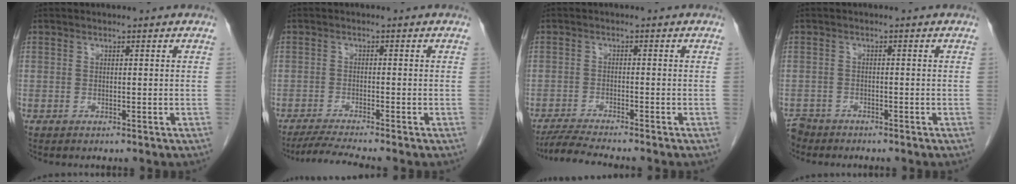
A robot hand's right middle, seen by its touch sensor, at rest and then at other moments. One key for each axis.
{"total": 4.7, "fx": -4.1, "fy": -1.1, "fz": 1.9, "tx": -0.037, "ty": -0.021, "tz": -0.075}
{"total": 5.2, "fx": -4.8, "fy": -0.8, "fz": 1.9, "tx": -0.037, "ty": -0.022, "tz": -0.085}
{"total": 2.9, "fx": -2.7, "fy": 1.0, "fz": -0.3, "tx": 0.000, "ty": -0.005, "tz": -0.051}